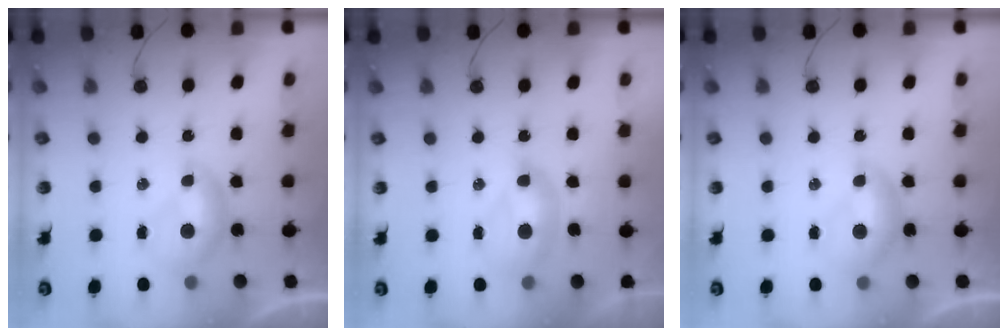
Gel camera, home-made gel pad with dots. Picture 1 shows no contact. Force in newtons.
{"total": 3.0, "press": 3.0, "slide": 0.6}
{"total": 0.6, "press": 0.5, "slide": 0.3}